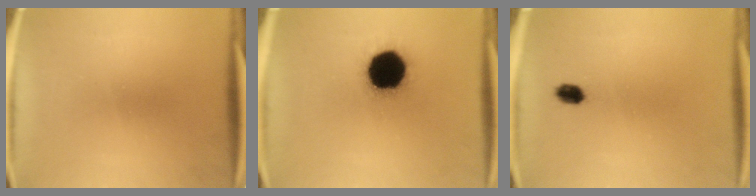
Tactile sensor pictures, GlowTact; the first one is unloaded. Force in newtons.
{"total": 19.8}
{"total": 2.4}